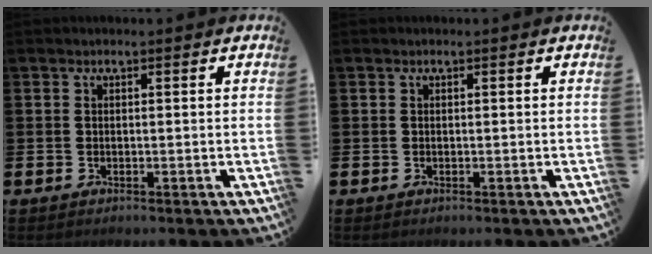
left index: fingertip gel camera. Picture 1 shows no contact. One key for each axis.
{"total": 0.0}